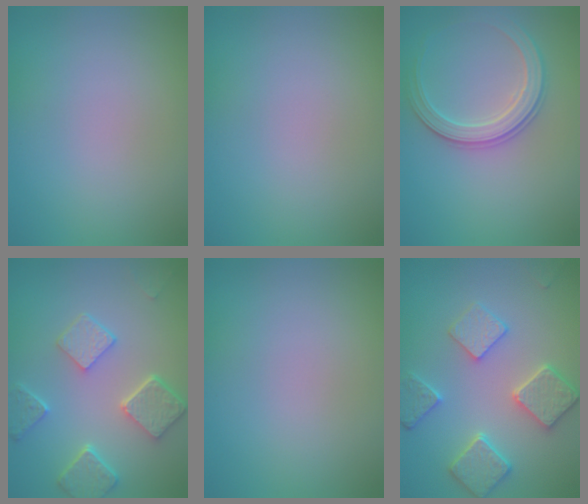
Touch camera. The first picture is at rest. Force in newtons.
{"total": 0.0}
{"total": 3.1, "press": 3.1, "slide": 0.2}
{"total": 4.8, "press": 3.9, "slide": 2.9}
{"total": 0.0}
{"total": 4.2, "press": 4.1, "slide": 0.9}